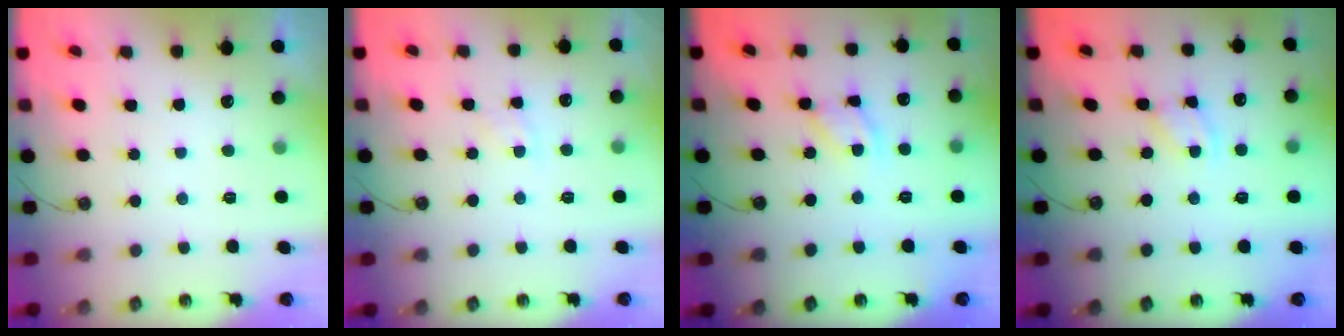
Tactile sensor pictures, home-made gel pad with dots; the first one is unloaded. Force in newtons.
{"total": 5.2, "press": 5.2, "slide": 0.6}
{"total": 8.5, "press": 8.5, "slide": 0.4}
{"total": 2.5, "press": 2.5, "slide": 0.1}